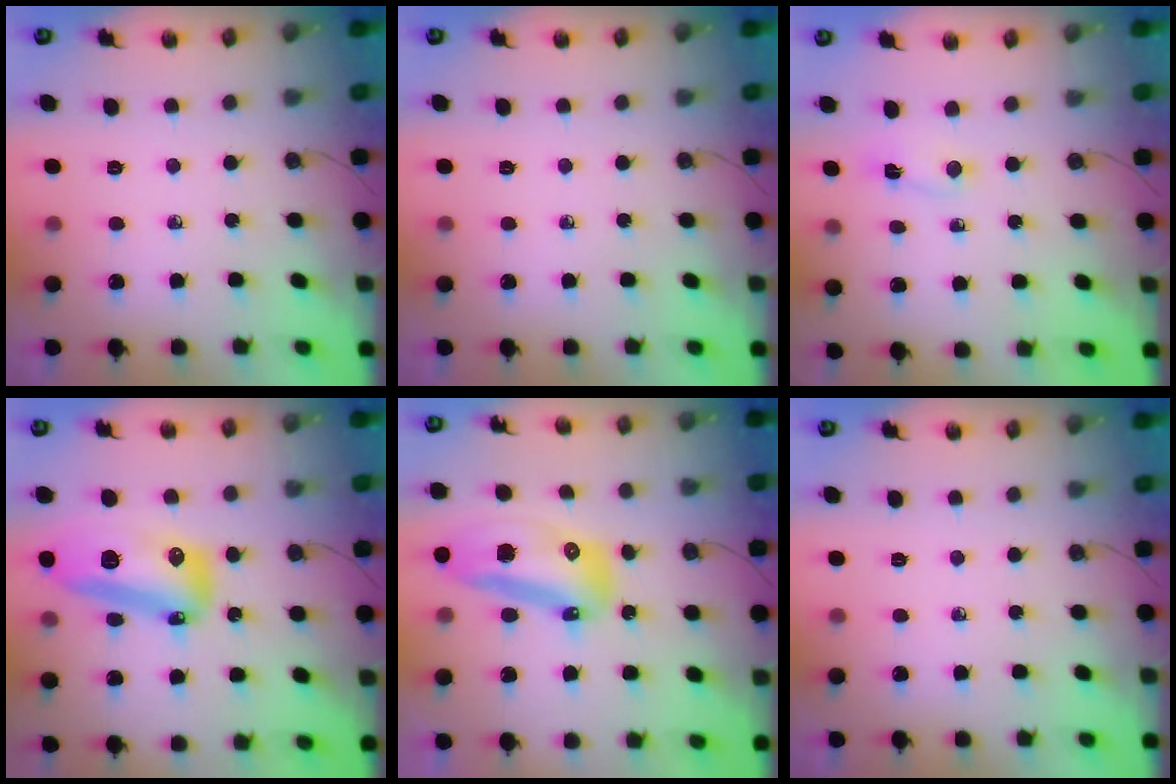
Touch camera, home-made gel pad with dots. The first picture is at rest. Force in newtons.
{"total": 0.0}
{"total": 2.0, "press": 1.6, "slide": 1.2}
{"total": 16.5, "press": 16.4, "slide": 1.7}
{"total": 14.8, "press": 14.7, "slide": 1.8}
{"total": 0.0}